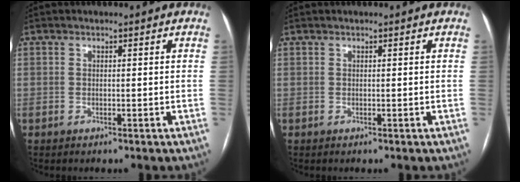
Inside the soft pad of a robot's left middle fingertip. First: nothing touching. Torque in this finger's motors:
{"motor_torque": [0.07, -0.11, 0.01, 0.02]}